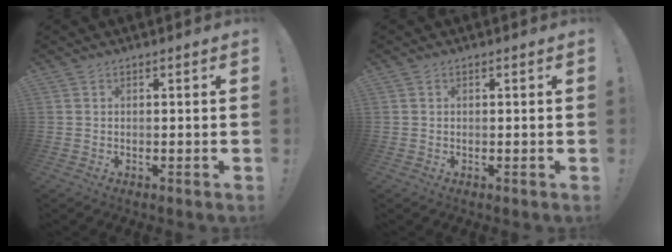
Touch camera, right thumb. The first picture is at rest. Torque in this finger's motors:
{"motor_torque": [-0.08, -0.50, -0.15, 0.07, 0.08]}